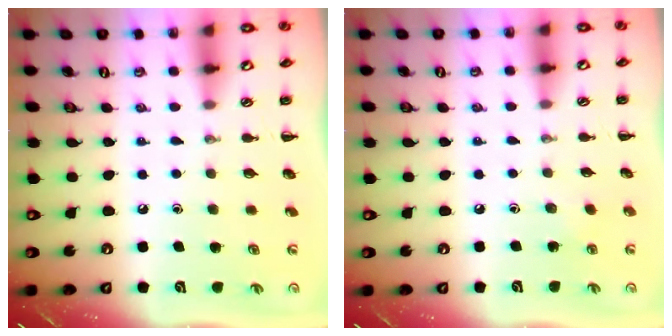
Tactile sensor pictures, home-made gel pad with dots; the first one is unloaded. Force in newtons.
{"total": 4.0, "press": 3.9, "slide": 1.0}